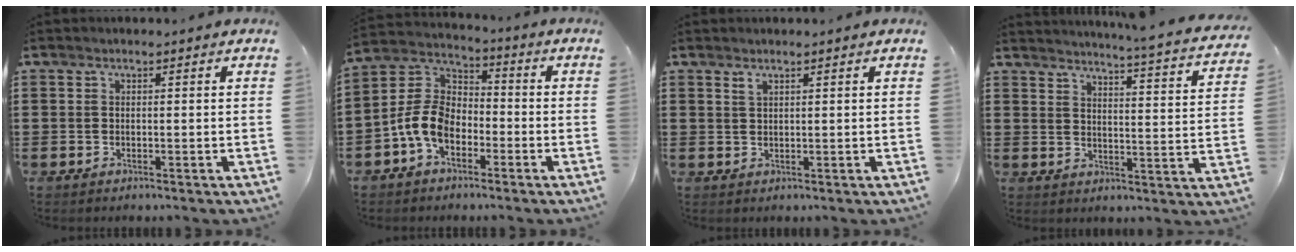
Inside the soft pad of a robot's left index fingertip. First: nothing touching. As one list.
[{"total": 7.9, "force": [-3.6, 5.1, 4.9], "torque": [-0.144, -0.003, -0.081]}, {"total": 1.0, "force": [0.7, 0.3, 0.7], "torque": [-0.017, 0.001, 0.013]}, {"total": 4.2, "force": [3.9, -0.8, 1.2], "torque": [-0.028, -0.043, 0.056]}]